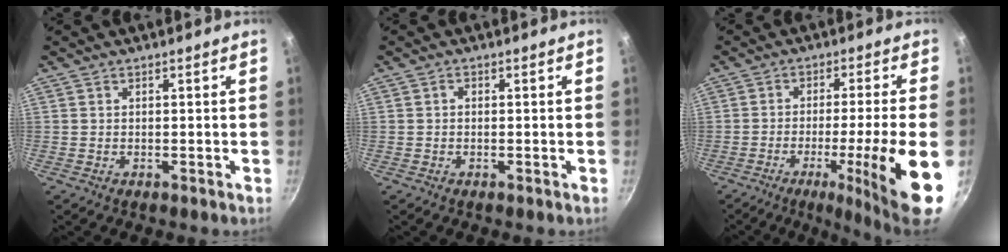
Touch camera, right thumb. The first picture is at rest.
{"total": 0.7, "force": [-0.1, 0.5, 0.5], "torque": [-0.009, 0.003, -0.003]}
{"total": 14.7, "force": [-5.1, 0.2, 13.8], "torque": [-0.211, 0.011, -0.074]}